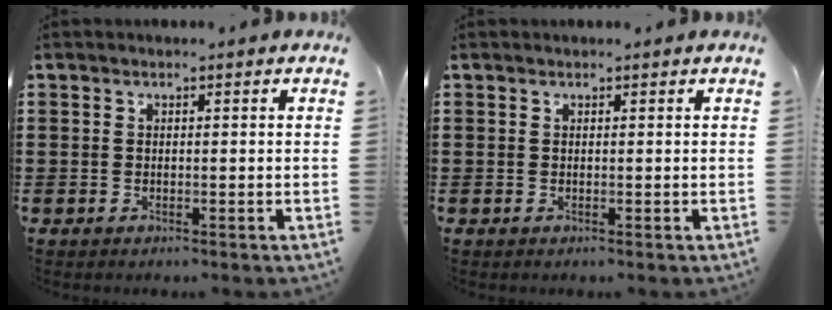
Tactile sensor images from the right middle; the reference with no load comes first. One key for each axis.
{"total": 0.0}